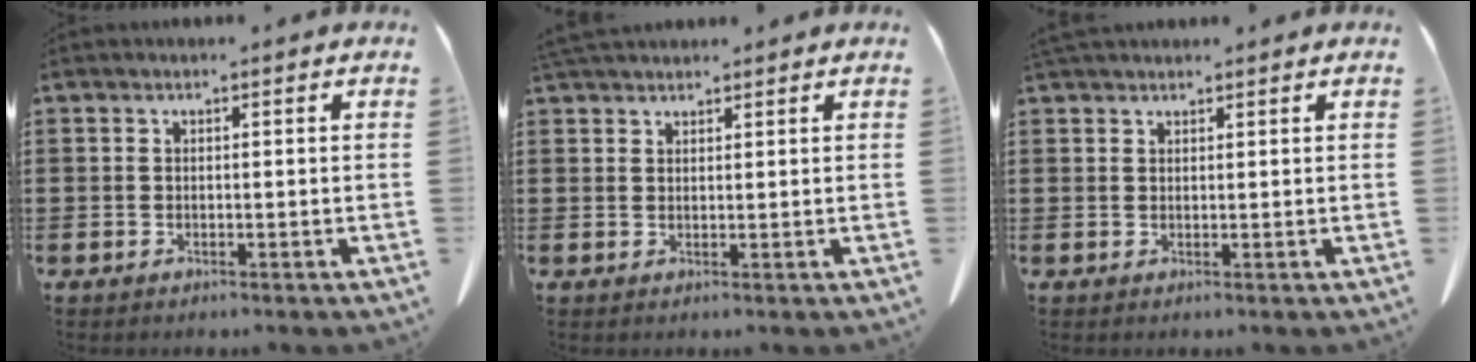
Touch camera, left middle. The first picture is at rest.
{"total": 2.5, "force": [2.2, 0.7, 0.8], "torque": [-0.021, 0.001, 0.045]}
{"total": 1.5, "force": [1.4, 0.4, 0.3], "torque": [-0.011, 0.000, 0.029]}